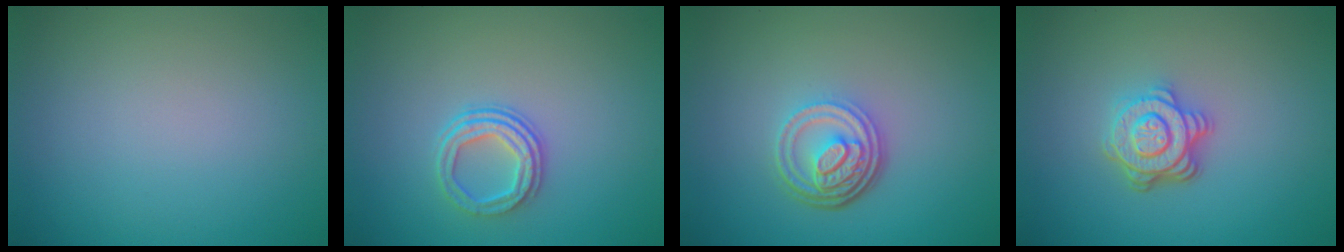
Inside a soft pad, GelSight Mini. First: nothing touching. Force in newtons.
{"total": 3.0, "press": 2.4, "slide": 1.7}
{"total": 4.8, "press": 3.5, "slide": 3.3}
{"total": 4.3, "press": 3.4, "slide": 2.7}